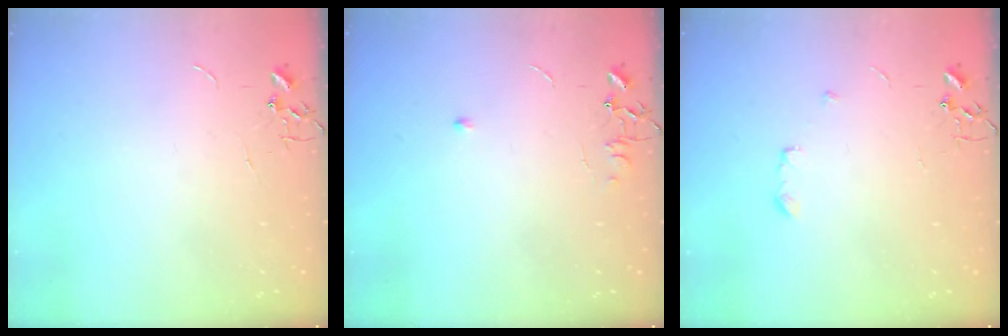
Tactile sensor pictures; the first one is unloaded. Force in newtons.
{"total": 5.3, "press": 5.2, "slide": 0.8}
{"total": 4.7, "press": 4.7, "slide": 0.7}